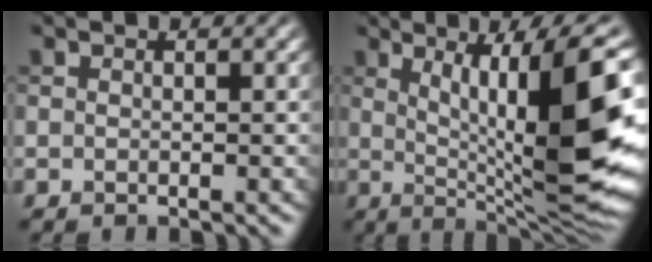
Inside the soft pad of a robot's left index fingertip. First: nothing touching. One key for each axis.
{"total": 14.4, "fx": 1.6, "fy": 3.5, "fz": 13.9, "tx": -0.195, "ty": -0.003, "tz": 0.031}